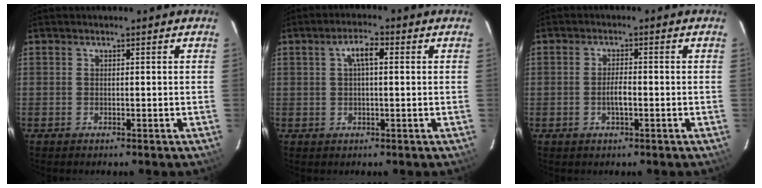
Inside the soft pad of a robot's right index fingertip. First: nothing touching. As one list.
[{"total": 3.9, "force": [1.0, 1.4, 3.5], "torque": [-0.066, 0.013, 0.018]}, {"total": 2.5, "force": [-0.8, 0.8, 2.2], "torque": [-0.041, -0.001, -0.015]}]